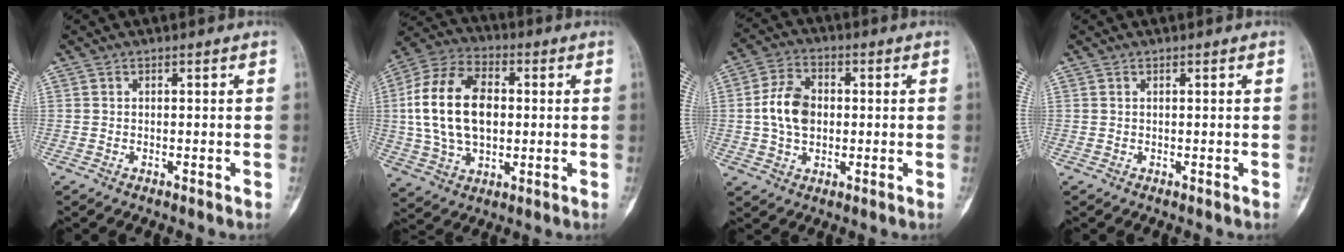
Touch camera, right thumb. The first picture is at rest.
{"total": 17.9, "force": [1.3, 11.3, 13.8], "torque": [-0.253, 0.017, 0.025]}
{"total": 9.0, "force": [0.1, 6.4, 6.4], "torque": [-0.103, 0.012, -0.004]}
{"total": 0.0}